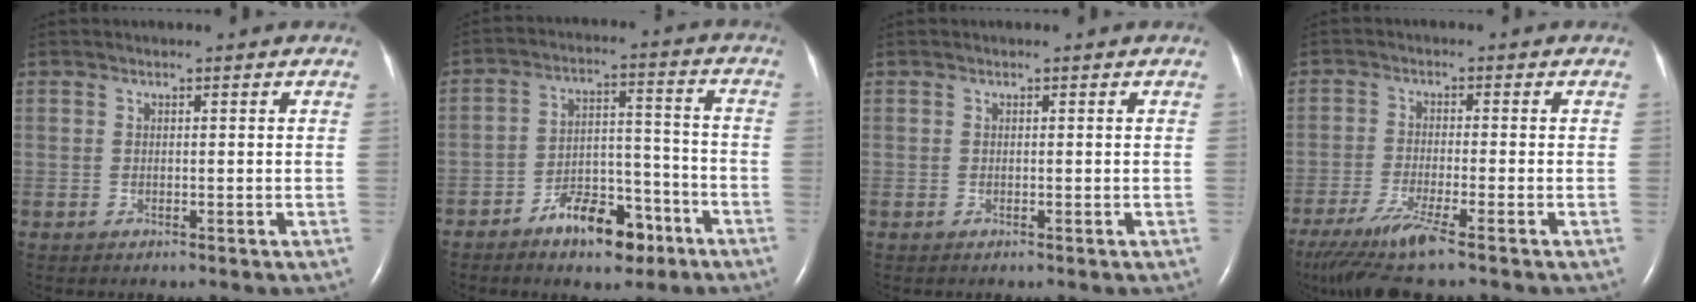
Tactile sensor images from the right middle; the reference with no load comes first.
{"total": 9.6, "force": [-6.2, 4.3, 5.8], "torque": [-0.095, 0.022, -0.098]}
{"total": 0.0}
{"total": 9.4, "force": [-6.9, -0.5, 6.4], "torque": [-0.119, -0.034, -0.120]}